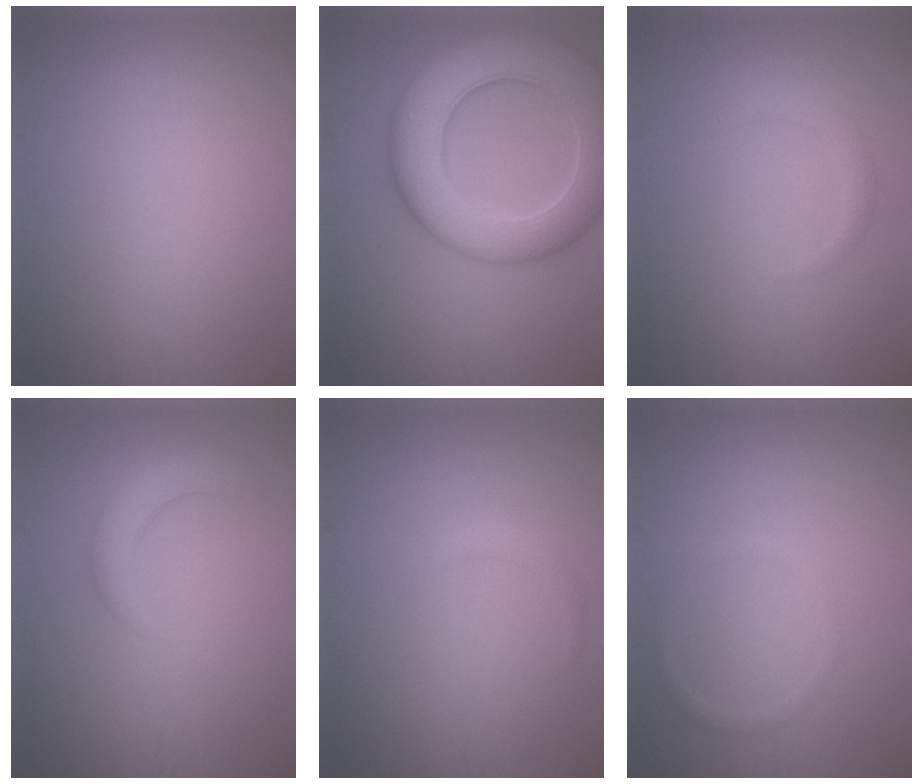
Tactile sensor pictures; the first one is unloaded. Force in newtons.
{"total": 10.8, "press": 10.8, "slide": 0.3}
{"total": 1.6, "press": 1.6, "slide": 0.1}
{"total": 2.6, "press": 2.5, "slide": 0.3}
{"total": 1.0, "press": 1.0, "slide": 0.0}
{"total": 1.0, "press": 1.0, "slide": 0.1}